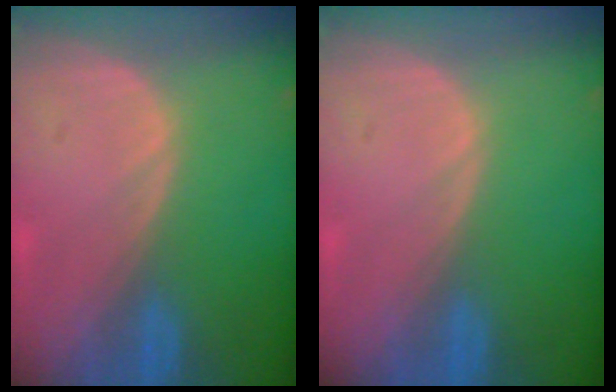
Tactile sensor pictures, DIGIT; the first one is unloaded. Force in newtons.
{"total": 0.0}